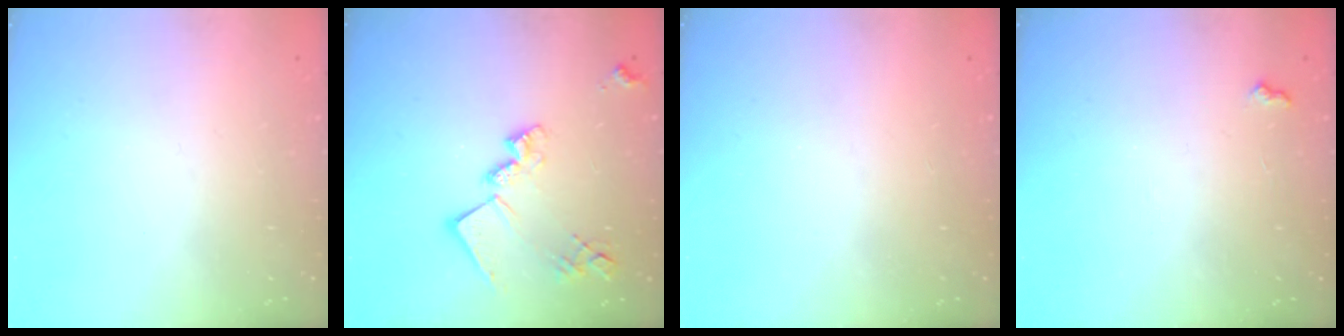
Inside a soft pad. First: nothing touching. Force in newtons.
{"total": 17.1, "press": 17.1, "slide": 1.1}
{"total": 4.3, "press": 4.3, "slide": 0.6}
{"total": 4.8, "press": 4.8, "slide": 0.7}